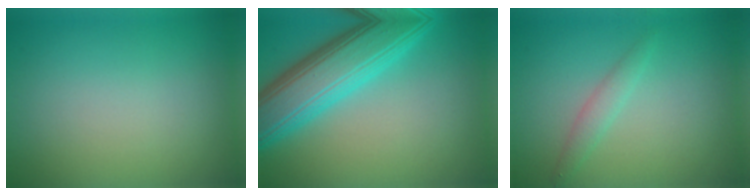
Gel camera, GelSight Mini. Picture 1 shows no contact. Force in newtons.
{"total": 8.8, "press": 8.8, "slide": 0.3}
{"total": 1.5, "press": 1.5, "slide": 0.0}